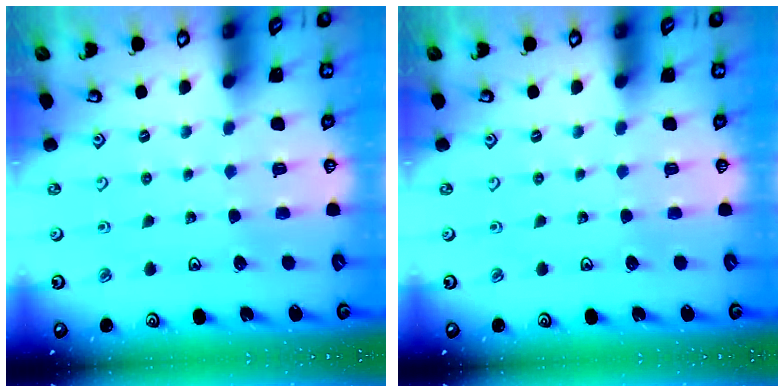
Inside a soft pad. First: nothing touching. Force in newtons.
{"total": 0.0}